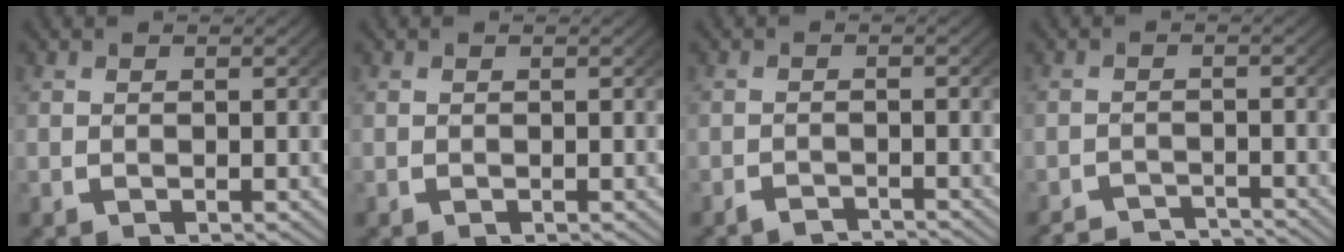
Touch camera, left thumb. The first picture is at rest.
{"total": 0.0}
{"total": 2.2, "force": [-2.2, 0.4, 0.3], "torque": [-0.005, -0.011, -0.038]}
{"total": 4.2, "force": [-4.1, 0.9, 0.8], "torque": [-0.004, -0.018, -0.067]}